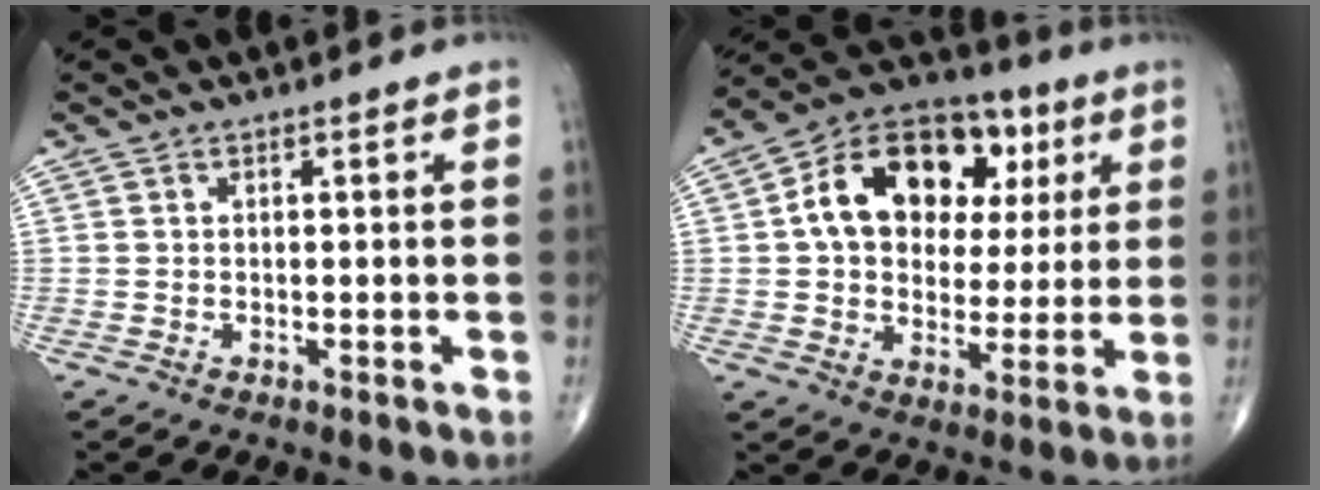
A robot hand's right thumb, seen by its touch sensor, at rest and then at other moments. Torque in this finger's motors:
{"motor_torque": [1.31, 3.03, 1.27, 0.27, 0.15]}